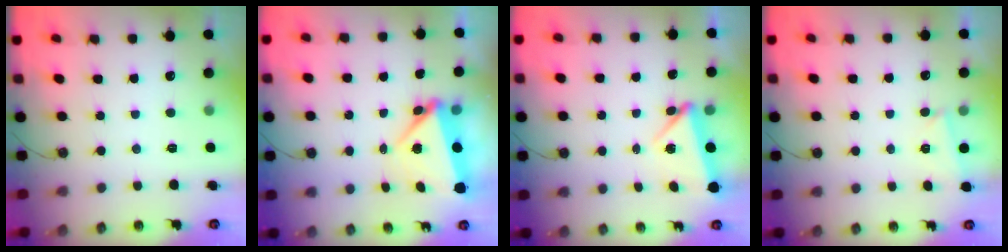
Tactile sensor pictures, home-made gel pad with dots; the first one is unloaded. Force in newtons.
{"total": 6.9, "press": 5.3, "slide": 4.4}
{"total": 6.2, "press": 6.2, "slide": 0.3}
{"total": 2.3, "press": 2.2, "slide": 0.9}